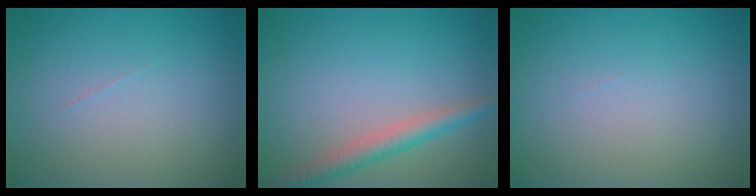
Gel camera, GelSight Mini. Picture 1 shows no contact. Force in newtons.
{"total": 2.9, "press": 2.9, "slide": 0.2}
{"total": 0.0}